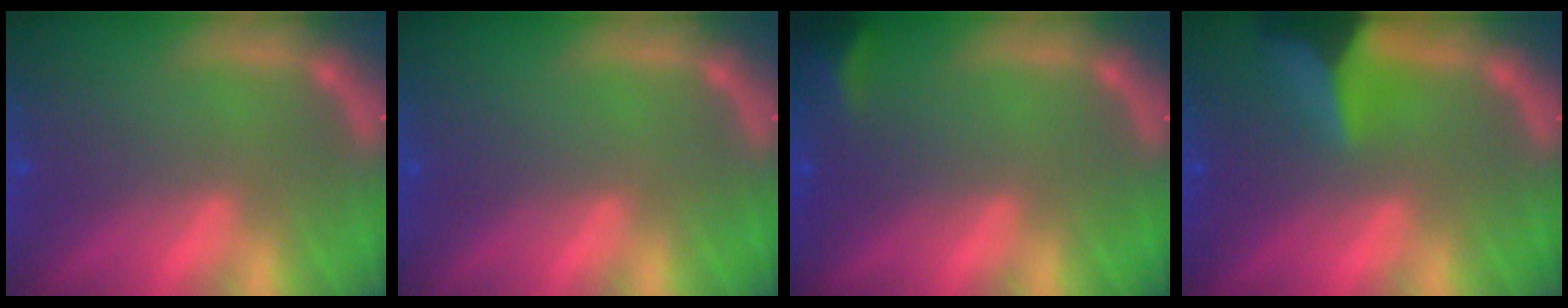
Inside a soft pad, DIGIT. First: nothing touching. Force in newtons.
{"total": 0.0}
{"total": 2.4}
{"total": 7.0}